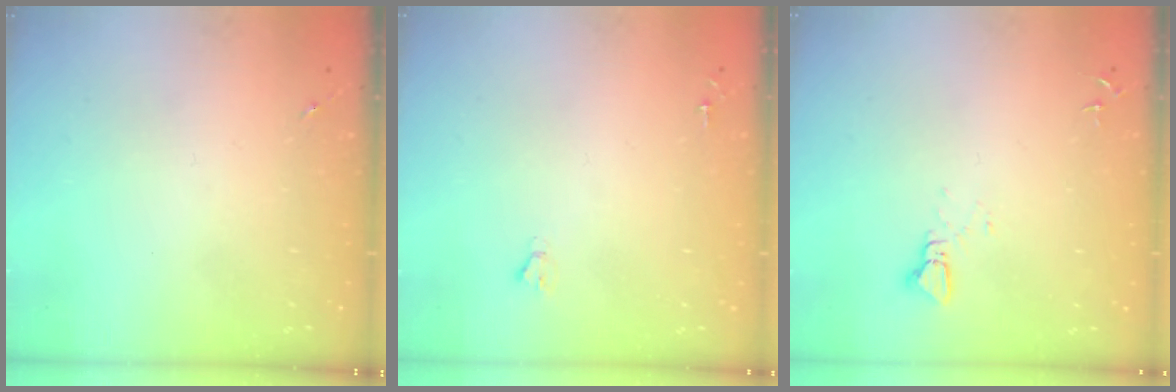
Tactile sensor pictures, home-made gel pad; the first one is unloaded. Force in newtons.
{"total": 1.6, "press": 1.6, "slide": 0.2}
{"total": 2.3, "press": 2.3, "slide": 0.1}